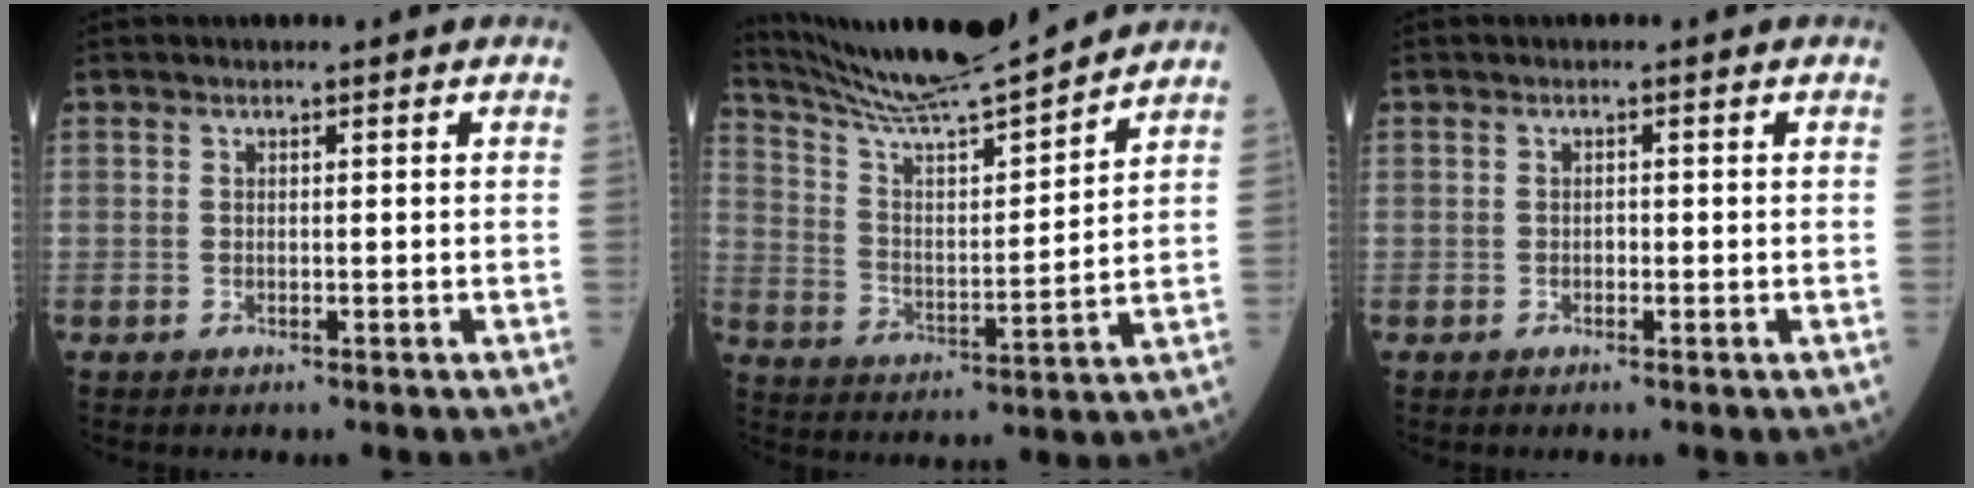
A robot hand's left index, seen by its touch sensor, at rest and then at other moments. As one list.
[{"total": 16.1, "force": [15.0, -0.3, 5.7], "torque": [-0.114, -0.004, 0.259]}, {"total": 0.7, "force": [-0.6, 0.2, 0.2], "torque": [-0.002, -0.003, -0.011]}]